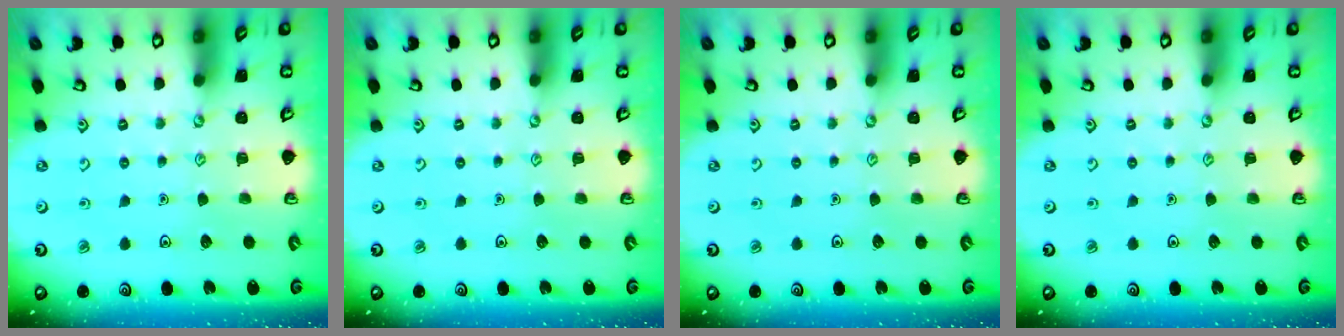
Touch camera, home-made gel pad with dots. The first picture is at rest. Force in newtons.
{"total": 0.0}
{"total": 0.0}
{"total": 0.0}